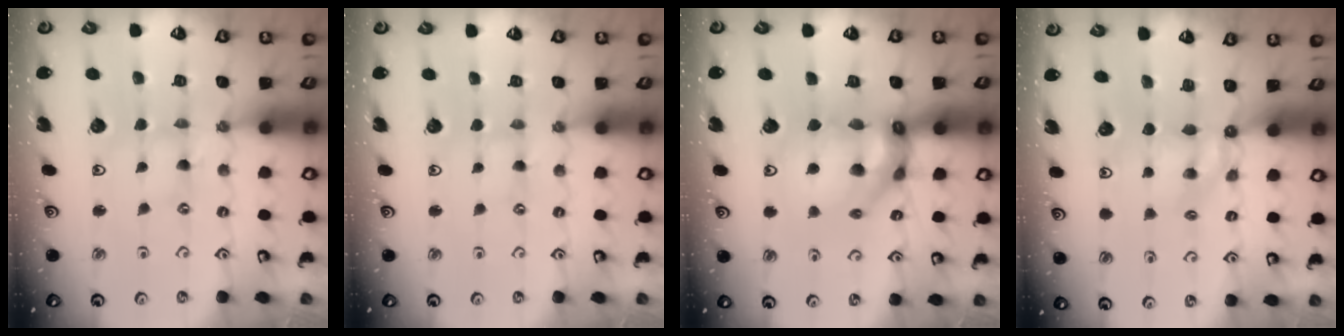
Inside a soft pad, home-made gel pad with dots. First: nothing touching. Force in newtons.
{"total": 1.2, "press": 1.2, "slide": 0.3}
{"total": 14.9, "press": 14.7, "slide": 1.9}
{"total": 5.3, "press": 5.2, "slide": 0.6}